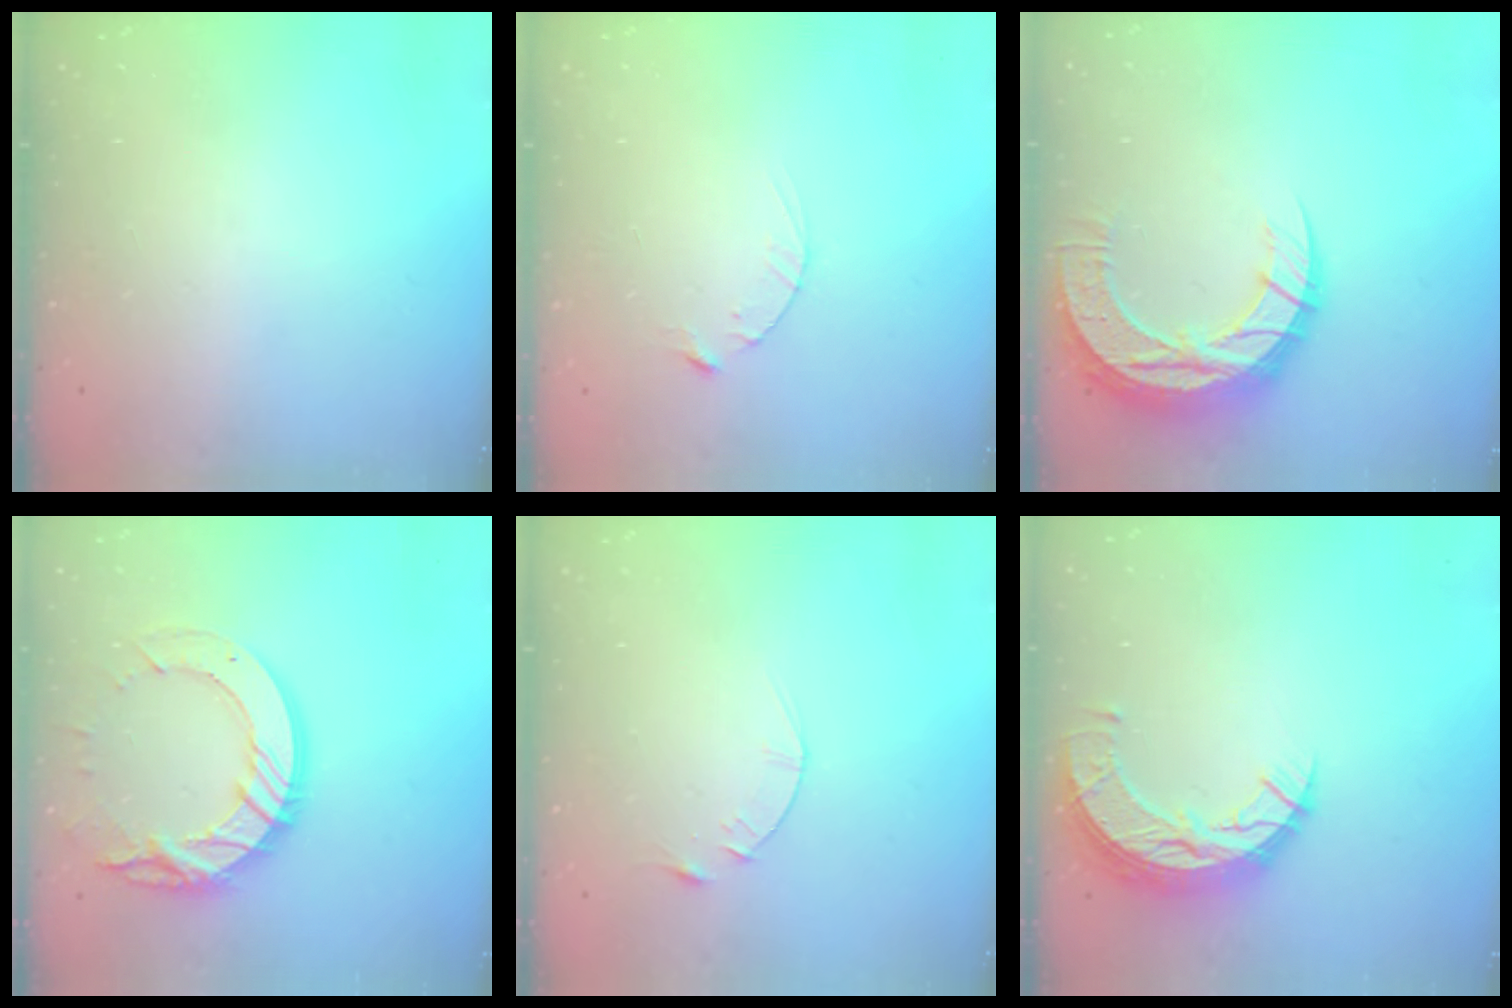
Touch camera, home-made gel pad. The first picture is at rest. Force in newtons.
{"total": 2.5, "press": 2.5, "slide": 0.4}
{"total": 15.8, "press": 15.7, "slide": 1.1}
{"total": 15.9, "press": 15.8, "slide": 1.5}
{"total": 3.1, "press": 3.1, "slide": 0.4}
{"total": 10.7, "press": 10.7, "slide": 0.8}